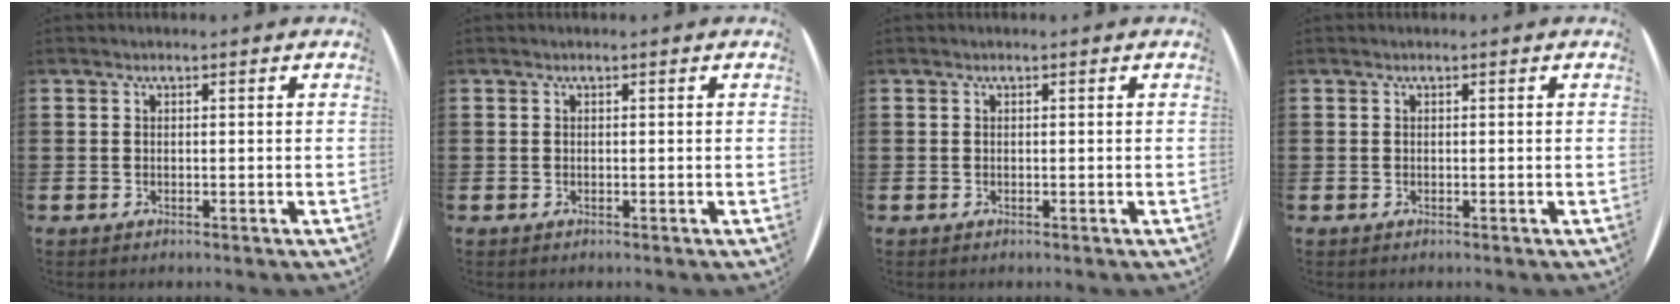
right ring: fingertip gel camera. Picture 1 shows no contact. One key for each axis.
{"total": 0.0}
{"total": 0.0}
{"total": 0.0}